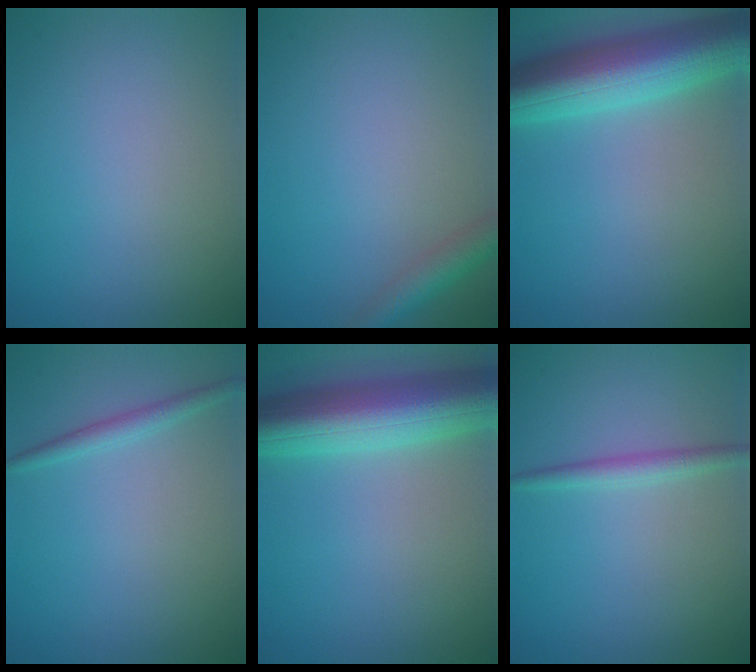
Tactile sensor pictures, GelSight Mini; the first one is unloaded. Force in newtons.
{"total": 2.4, "press": 2.4, "slide": 0.1}
{"total": 9.2, "press": 9.2, "slide": 0.2}
{"total": 1.4, "press": 1.4, "slide": 0.1}
{"total": 9.1, "press": 9.1, "slide": 0.4}
{"total": 1.7, "press": 1.7, "slide": 0.1}